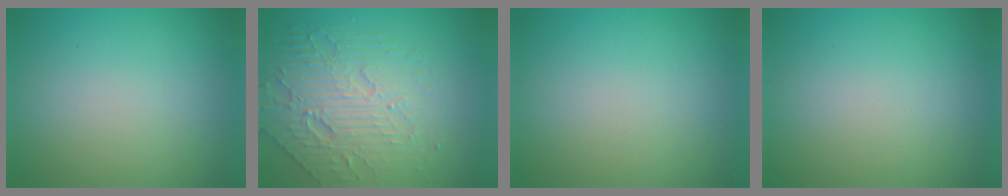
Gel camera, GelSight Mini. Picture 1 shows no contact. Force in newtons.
{"total": 6.8, "press": 4.9, "slide": 4.7}
{"total": 0.0}
{"total": 0.0}